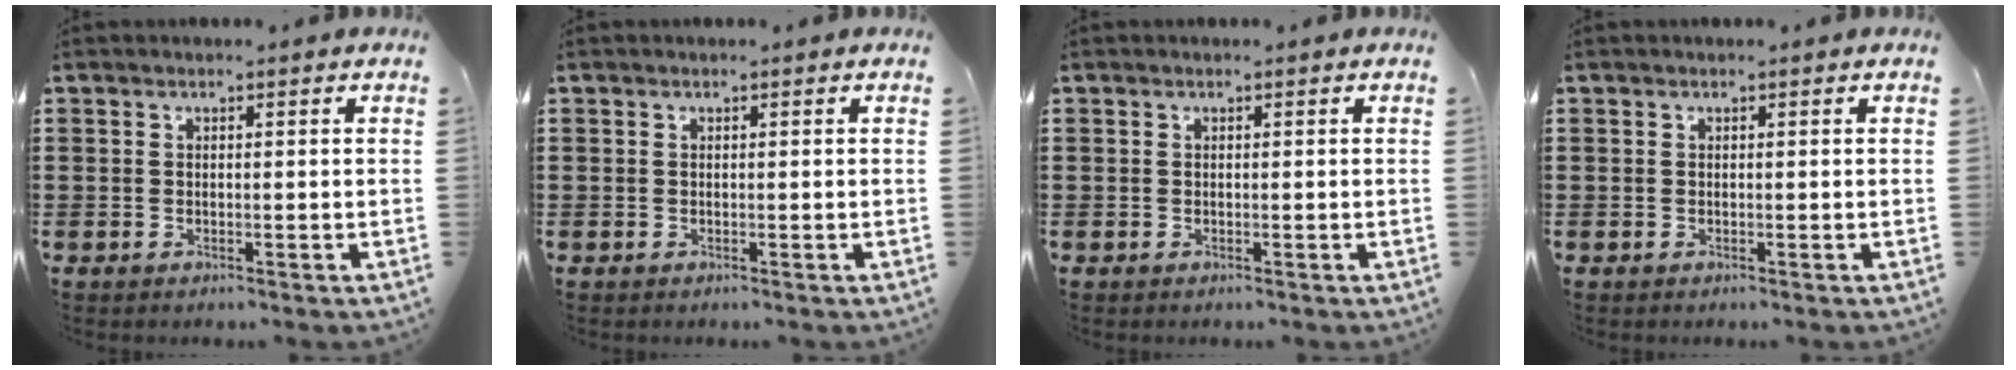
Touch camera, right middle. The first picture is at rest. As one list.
[{"total": 0.0}, {"total": 0.0}, {"total": 0.0}]